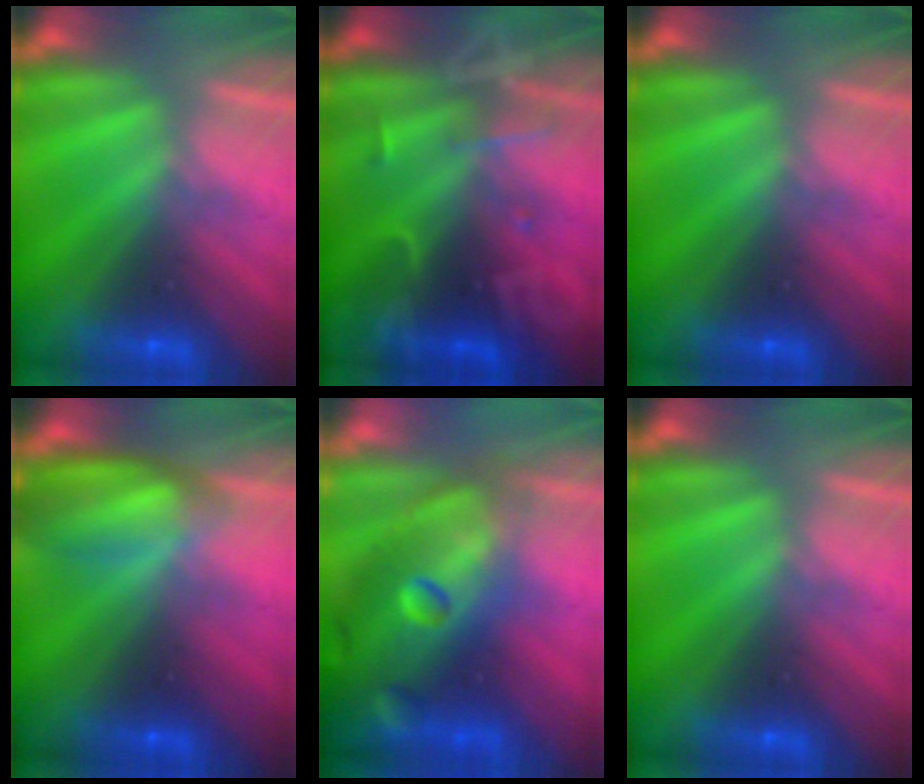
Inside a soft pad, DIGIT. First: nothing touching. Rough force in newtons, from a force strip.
{"total": 2.4}
{"total": 0.0}
{"total": 5.6}
{"total": 7.6}
{"total": 0.0}